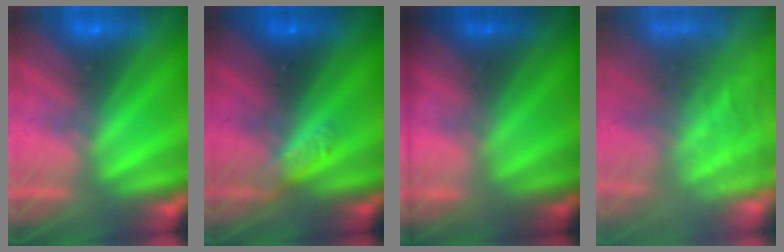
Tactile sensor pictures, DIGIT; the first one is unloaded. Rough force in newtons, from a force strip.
{"total": 2.9}
{"total": 1.8}
{"total": 7.5}